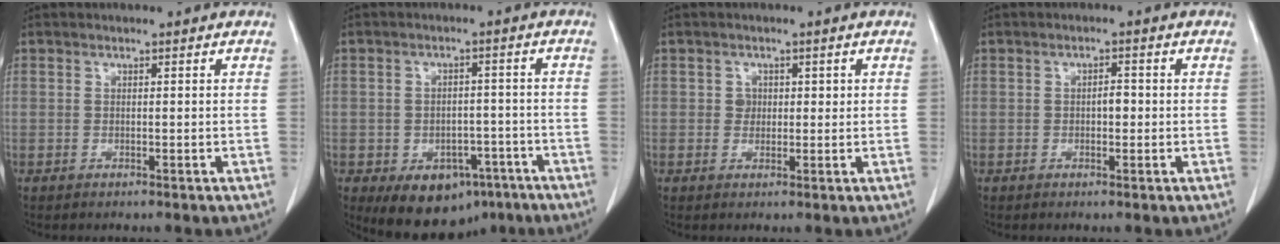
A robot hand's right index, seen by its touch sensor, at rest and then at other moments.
{"total": 9.7, "force": [-5.5, 6.5, 4.7], "torque": [-0.056, 0.013, -0.070]}
{"total": 1.9, "force": [0.4, 1.7, 0.7], "torque": [-0.006, 0.004, 0.005]}
{"total": 1.3, "force": [-0.1, 0.6, 1.1], "torque": [-0.016, 0.003, -0.002]}